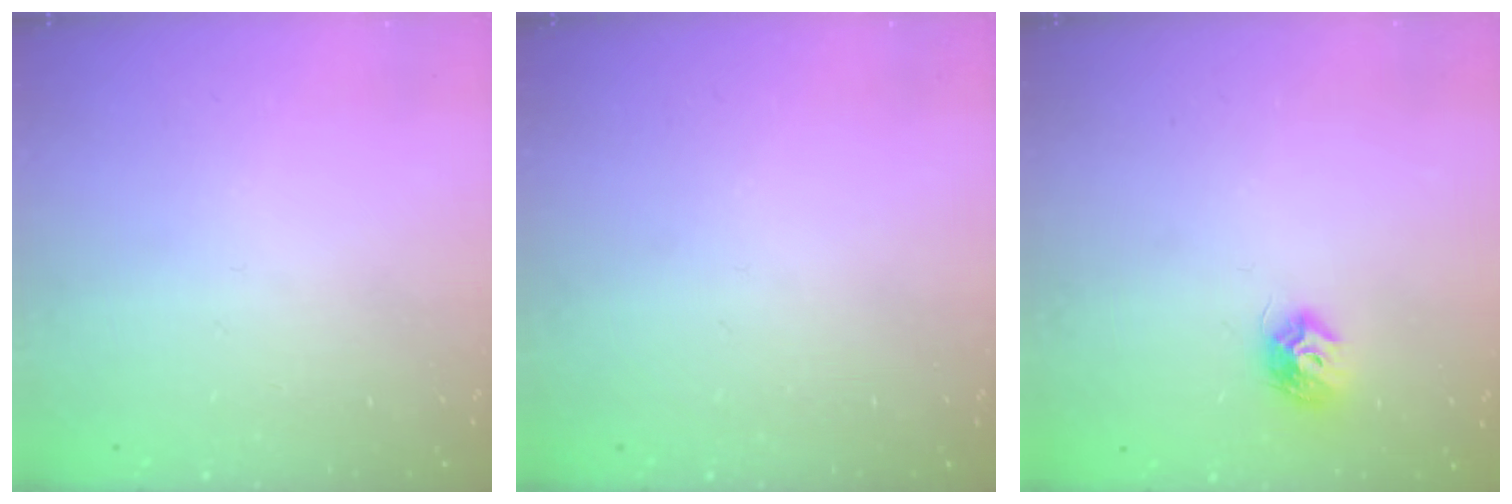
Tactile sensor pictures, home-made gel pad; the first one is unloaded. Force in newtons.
{"total": 0.0}
{"total": 8.0, "press": 8.0, "slide": 0.5}